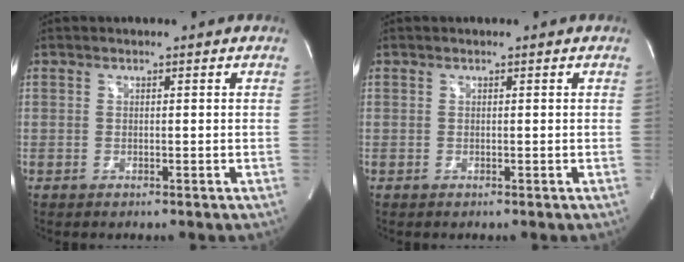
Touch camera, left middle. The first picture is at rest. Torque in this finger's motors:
{"motor_torque": [-0.07, -0.02, 0.05, 0.00]}